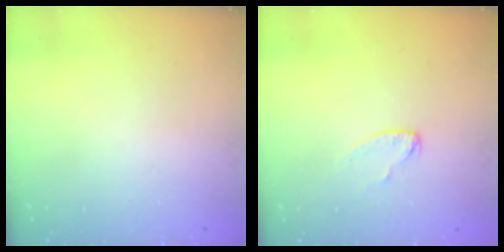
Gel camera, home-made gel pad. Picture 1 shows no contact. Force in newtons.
{"total": 4.5, "press": 4.5, "slide": 0.4}